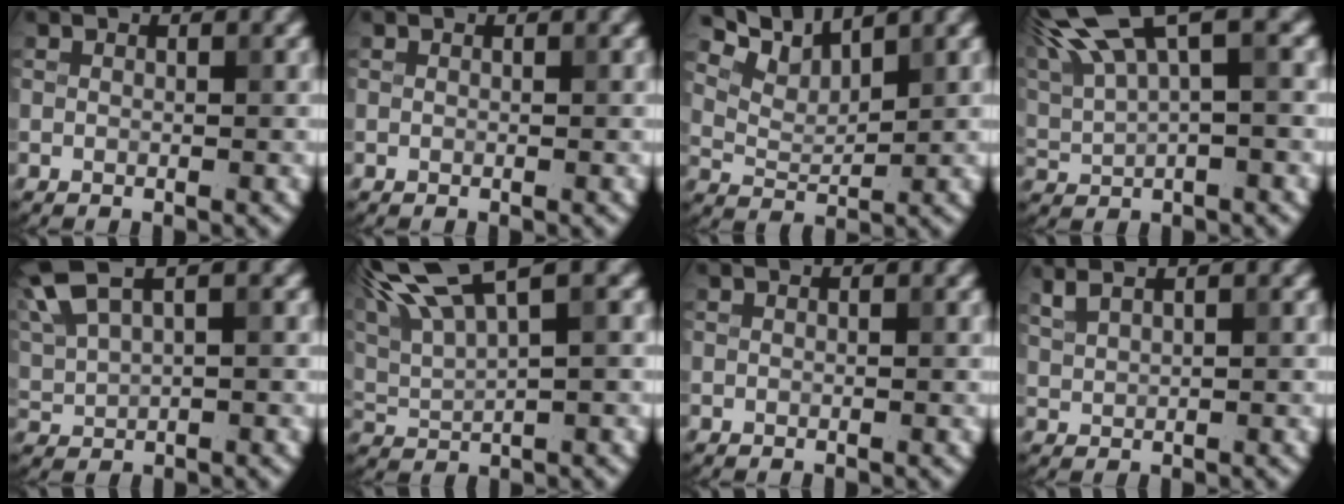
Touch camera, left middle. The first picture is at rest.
{"total": 0.0}
{"total": 4.6, "force": [4.2, 0.9, 1.5], "torque": [-0.046, 0.000, 0.082]}
{"total": 9.9, "force": [6.0, 2.8, 7.4], "torque": [-0.159, 0.022, 0.112]}
{"total": 5.7, "force": [3.5, 1.9, 4.0], "torque": [-0.103, 0.022, 0.071]}
{"total": 8.4, "force": [5.6, 2.1, 6.0], "torque": [-0.119, 0.025, 0.102]}
{"total": 0.0}
{"total": 3.1, "force": [2.4, 1.0, 1.7], "torque": [-0.025, 0.015, 0.035]}